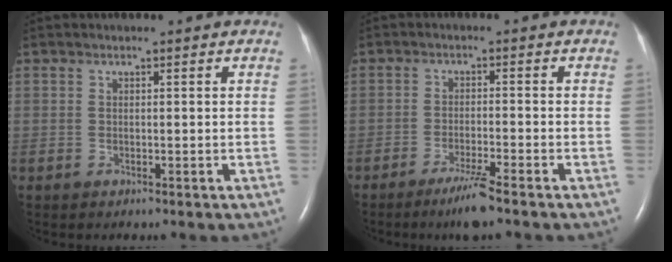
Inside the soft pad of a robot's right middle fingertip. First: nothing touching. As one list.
[{"total": 4.7, "force": [-3.4, -0.5, 3.1], "torque": [-0.064, -0.013, -0.066]}]